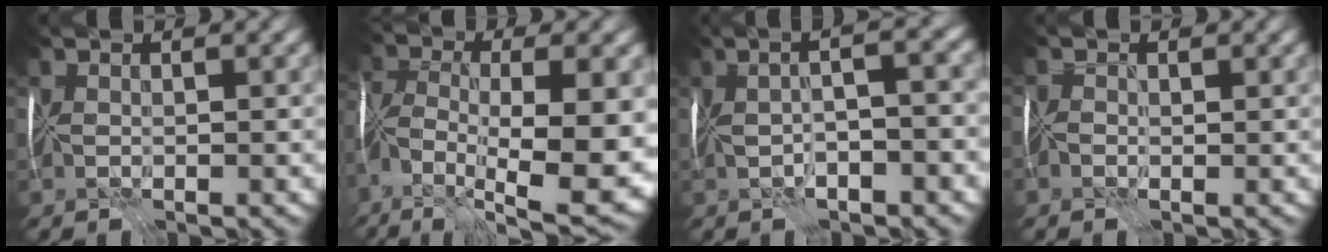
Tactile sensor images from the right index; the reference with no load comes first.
{"total": 12.7, "force": [-5.1, 4.0, 11.0], "torque": [-0.205, -0.006, -0.079]}
{"total": 3.8, "force": [-0.3, 0.3, 3.8], "torque": [-0.060, 0.008, -0.001]}
{"total": 0.6, "force": [-0.6, 0.2, -0.1], "torque": [0.006, 0.006, -0.018]}